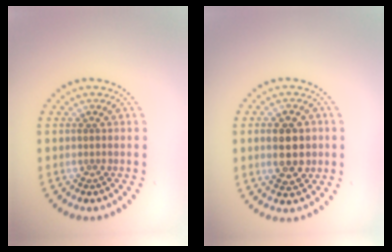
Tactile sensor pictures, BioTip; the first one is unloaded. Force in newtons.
{"total": 4.5, "press": 4.5, "slide": 0.2}